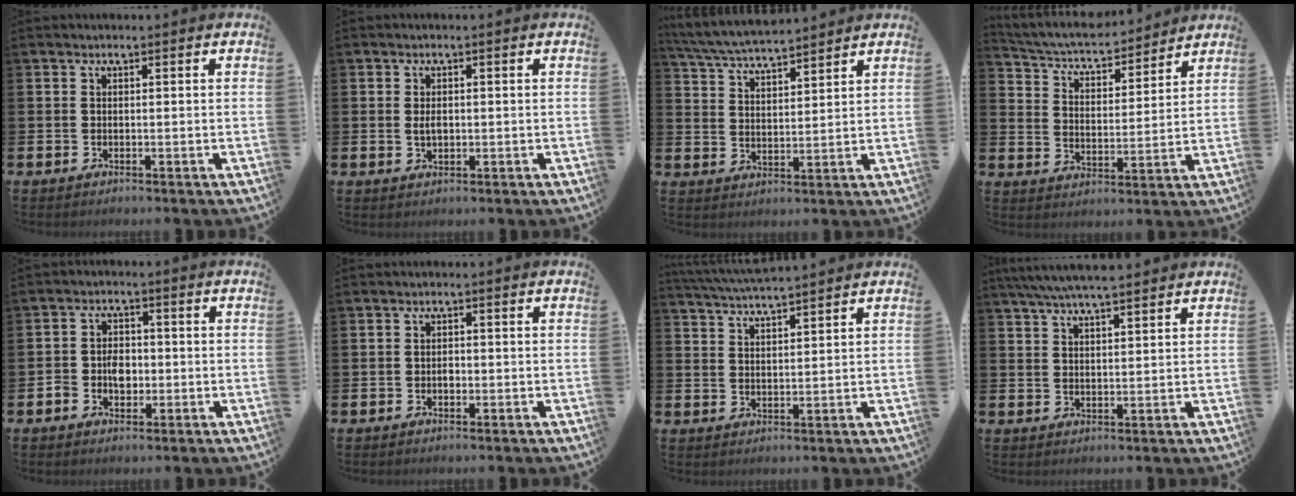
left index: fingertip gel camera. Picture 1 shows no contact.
{"total": 1.7, "force": [0.1, 1.0, 1.3], "torque": [-0.014, 0.001, -0.002]}
{"total": 5.8, "force": [5.7, 0.4, 1.1], "torque": [-0.043, -0.032, 0.101]}
{"total": 5.5, "force": [5.2, 1.2, 1.4], "torque": [-0.056, -0.042, 0.084]}
{"total": 3.4, "force": [-0.8, 2.7, 2.0], "torque": [-0.028, 0.001, -0.020]}
{"total": 1.1, "force": [-0.3, 0.9, 0.7], "torque": [0.000, -0.002, -0.008]}
{"total": 4.8, "force": [4.7, 0.0, 1.0], "torque": [-0.036, -0.022, 0.084]}
{"total": 5.8, "force": [5.4, 0.6, 2.1], "torque": [-0.050, -0.016, 0.098]}